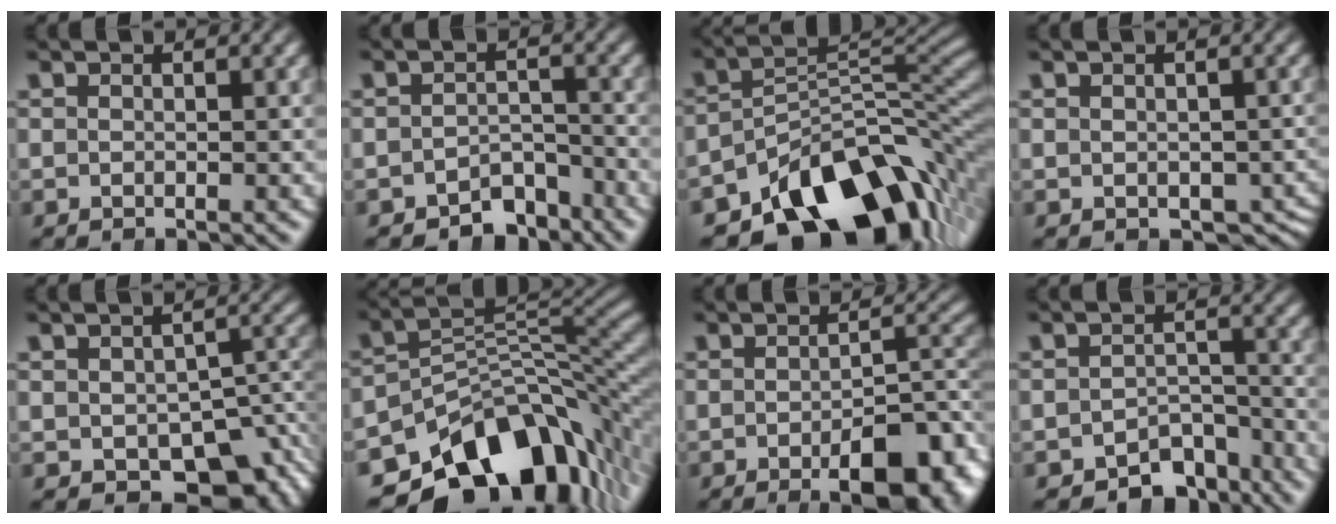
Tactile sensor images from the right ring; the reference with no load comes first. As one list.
[{"total": 5.1, "force": [-4.6, 1.8, 1.1], "torque": [0.014, -0.009, -0.074]}, {"total": 16.9, "force": [-9.5, 8.2, 11.4], "torque": [-0.137, -0.024, -0.127]}, {"total": 3.1, "force": [-1.7, 2.0, 1.5], "torque": [-0.008, -0.017, -0.013]}, {"total": 9.1, "force": [-3.9, 6.1, 5.5], "torque": [-0.061, -0.037, -0.035]}, {"total": 18.2, "force": [-9.4, 9.8, 12.1], "torque": [-0.148, -0.032, -0.128]}, {"total": 7.5, "force": [-3.5, 2.4, 6.1], "torque": [-0.058, -0.003, -0.048]}, {"total": 6.2, "force": [-5.4, 2.6, 1.7], "torque": [0.006, -0.010, -0.084]}]